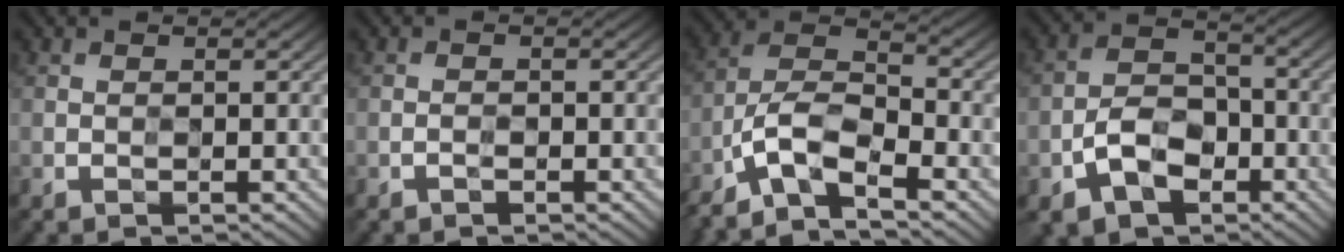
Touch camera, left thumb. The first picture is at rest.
{"total": 0.7, "force": [-0.6, 0.3, 0.4], "torque": [-0.006, 0.001, -0.010]}
{"total": 10.0, "force": [-6.3, 3.2, 7.0], "torque": [-0.135, 0.000, -0.135]}
{"total": 7.7, "force": [-3.4, 4.9, 4.8], "torque": [-0.094, 0.001, -0.069]}